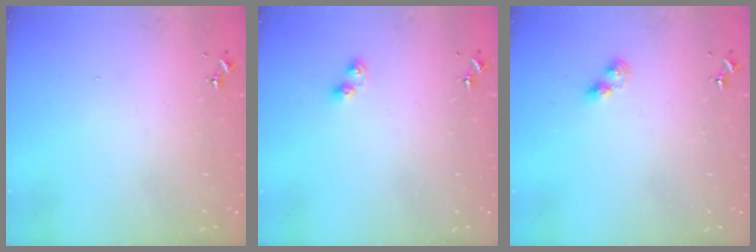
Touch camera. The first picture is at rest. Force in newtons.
{"total": 4.1, "press": 4.1, "slide": 0.4}
{"total": 3.0, "press": 2.9, "slide": 0.4}